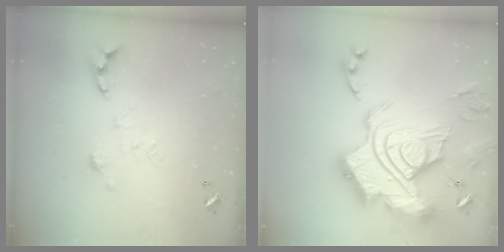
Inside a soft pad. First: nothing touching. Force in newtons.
{"total": 3.9, "press": 3.0, "slide": 2.5}